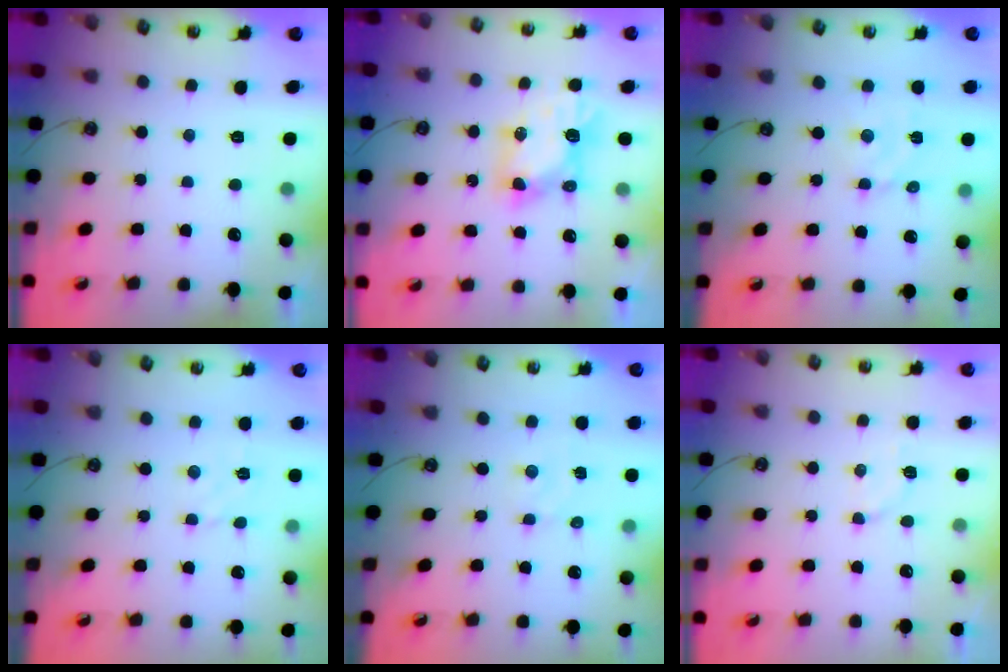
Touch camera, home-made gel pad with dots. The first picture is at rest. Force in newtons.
{"total": 6.5, "press": 6.5, "slide": 0.4}
{"total": 3.3, "press": 3.3, "slide": 0.3}
{"total": 2.1, "press": 2.1, "slide": 0.5}
{"total": 1.8, "press": 1.8, "slide": 0.3}
{"total": 3.0, "press": 2.8, "slide": 1.1}